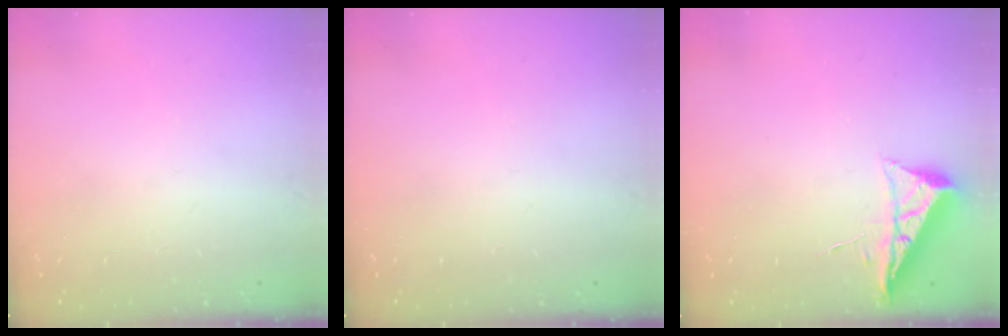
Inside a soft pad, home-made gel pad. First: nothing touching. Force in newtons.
{"total": 0.0}
{"total": 6.5, "press": 6.5, "slide": 0.8}